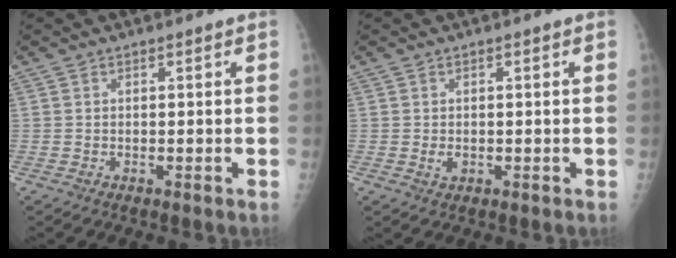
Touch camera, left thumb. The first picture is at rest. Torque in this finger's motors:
{"motor_torque": [0.39, 0.56, 0.41, 0.26, 0.00]}